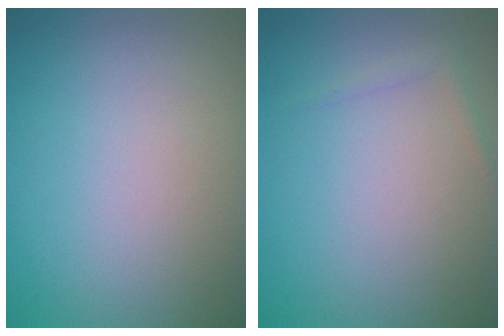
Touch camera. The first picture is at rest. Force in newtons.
{"total": 0.7, "press": 0.7, "slide": 0.1}